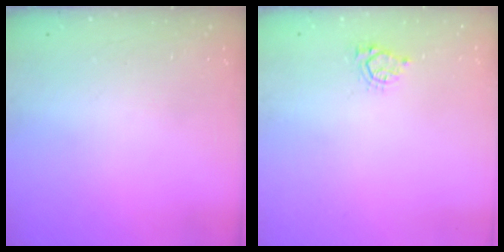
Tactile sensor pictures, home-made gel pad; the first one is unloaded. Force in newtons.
{"total": 5.2, "press": 5.1, "slide": 0.6}